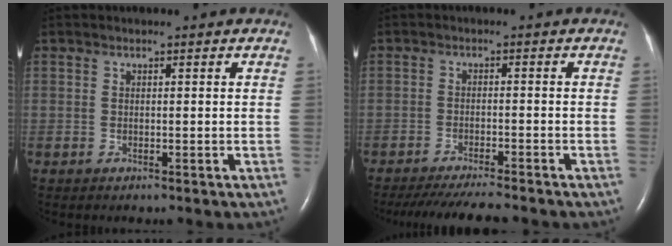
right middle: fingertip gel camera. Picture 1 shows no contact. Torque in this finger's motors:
{"motor_torque": [0.13, -0.14, 0.05, 0.03]}